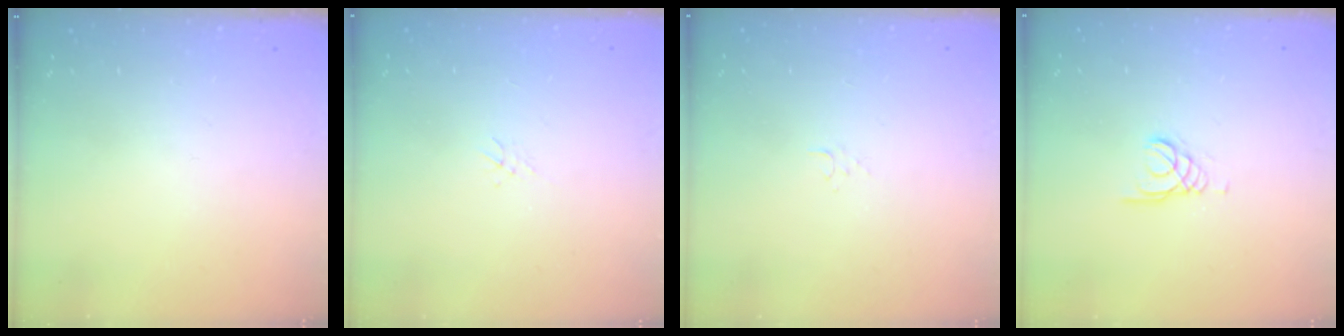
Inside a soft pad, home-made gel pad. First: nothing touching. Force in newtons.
{"total": 1.2, "press": 1.1, "slide": 0.3}
{"total": 4.1, "press": 4.1, "slide": 0.6}
{"total": 1.3, "press": 1.3, "slide": 0.1}